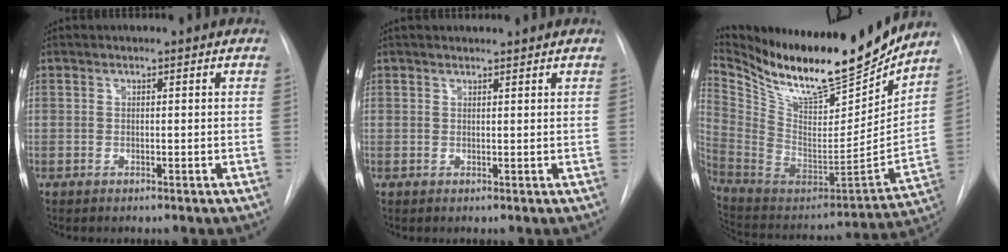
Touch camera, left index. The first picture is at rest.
{"total": 3.6, "force": [3.4, 0.3, 1.1], "torque": [-0.013, 0.021, 0.047]}
{"total": 24.1, "force": [20.9, 4.6, 11.1], "torque": [-0.201, -0.052, 0.346]}